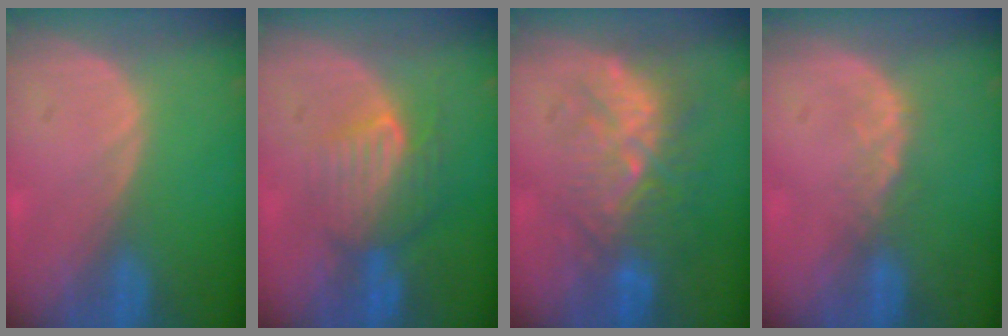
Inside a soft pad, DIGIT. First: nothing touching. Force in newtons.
{"total": 7.5, "press": 7.3, "slide": 1.6}
{"total": 9.1, "press": 8.7, "slide": 2.7}
{"total": 2.6, "press": 2.1, "slide": 1.5}